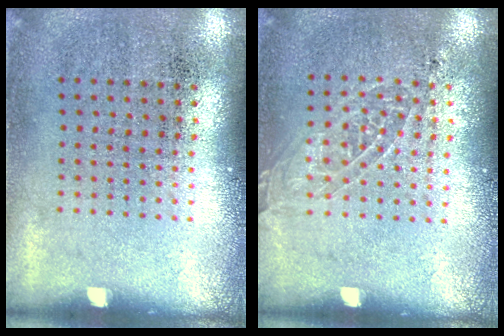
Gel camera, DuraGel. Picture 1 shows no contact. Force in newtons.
{"total": 1.1, "press": 1.0, "slide": 0.3}